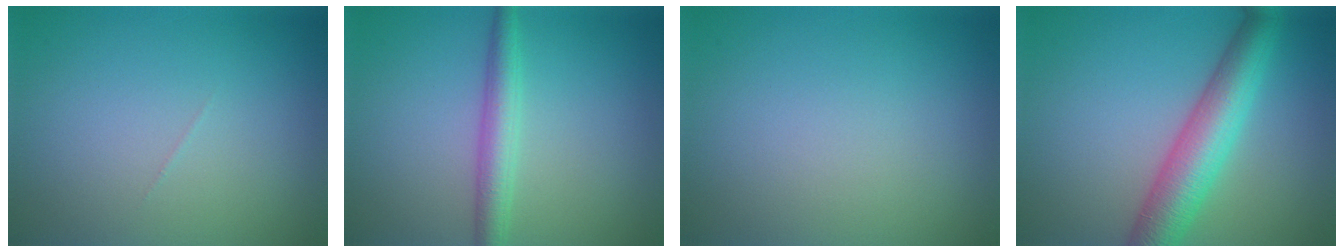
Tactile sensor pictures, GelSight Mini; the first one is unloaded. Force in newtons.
{"total": 3.0, "press": 3.0, "slide": 0.1}
{"total": 0.0}
{"total": 6.4, "press": 6.4, "slide": 0.3}